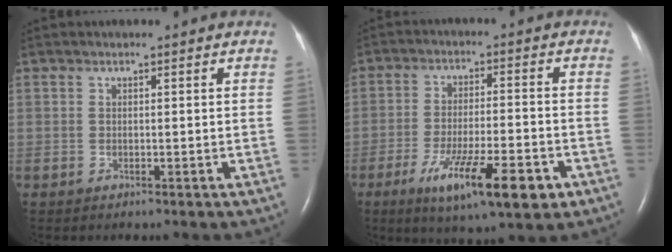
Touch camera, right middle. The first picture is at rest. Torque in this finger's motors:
{"motor_torque": [1.30, -0.84, 0.33, 0.13]}